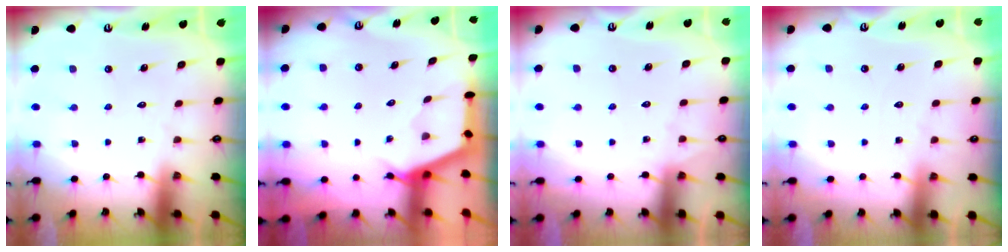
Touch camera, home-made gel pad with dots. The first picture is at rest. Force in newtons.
{"total": 3.0, "press": 2.9, "slide": 0.4}
{"total": 5.7, "press": 5.7, "slide": 0.7}
{"total": 1.6, "press": 1.6, "slide": 0.2}